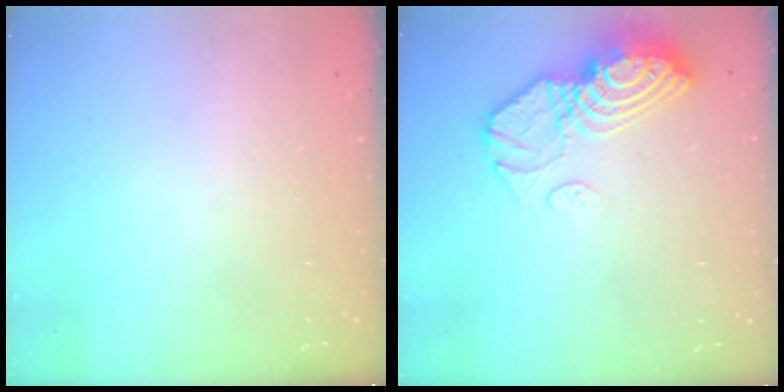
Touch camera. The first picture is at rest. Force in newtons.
{"total": 13.2, "press": 13.2, "slide": 1.2}